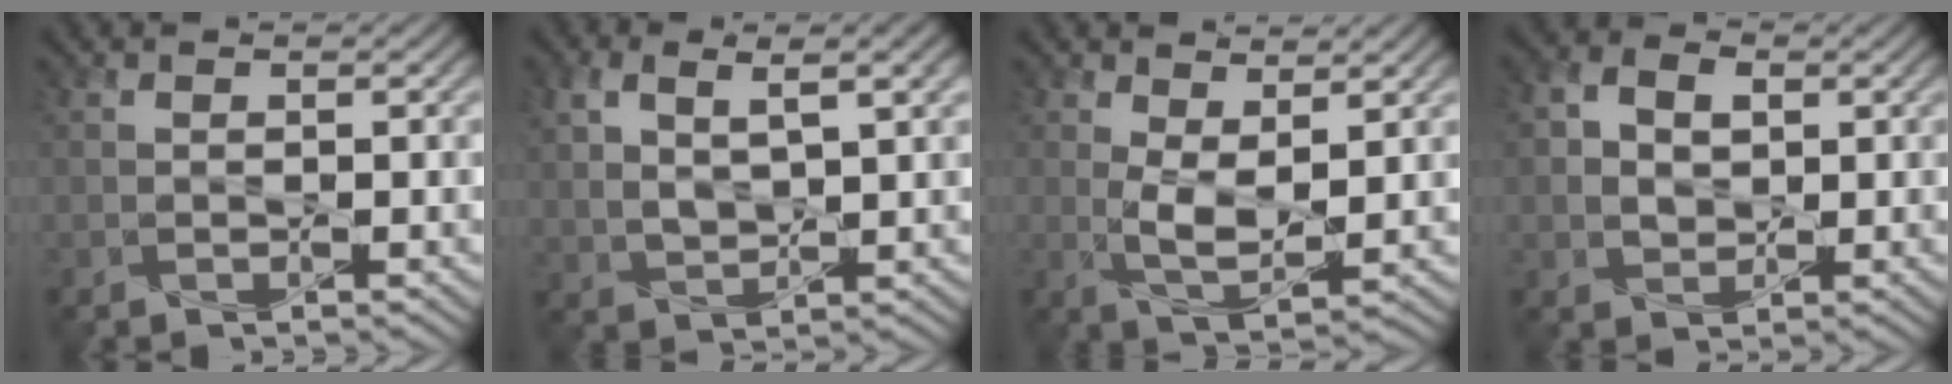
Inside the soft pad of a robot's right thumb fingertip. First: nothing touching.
{"total": 6.5, "force": [2.6, 2.8, 5.2], "torque": [-0.113, 0.003, 0.053]}
{"total": 4.7, "force": [1.5, 2.1, 4.0], "torque": [-0.088, -0.008, 0.030]}
{"total": 4.8, "force": [1.0, 3.6, 3.1], "torque": [-0.068, 0.005, 0.013]}